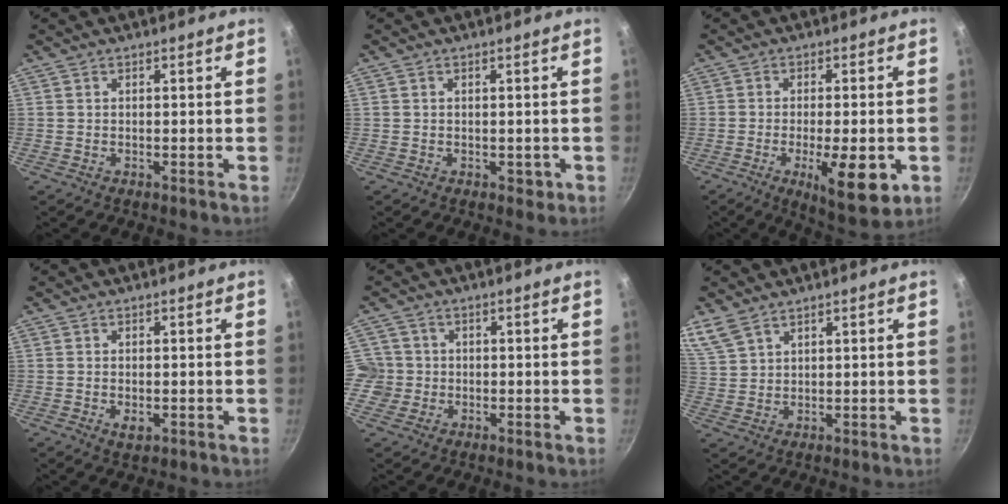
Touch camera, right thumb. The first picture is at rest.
{"total": 1.9, "force": [-0.2, 1.4, 1.1], "torque": [-0.009, 0.002, -0.002]}
{"total": 12.0, "force": [-3.7, 3.8, 10.8], "torque": [-0.151, -0.001, -0.049]}
{"total": 2.5, "force": [-0.7, 1.5, 1.9], "torque": [-0.032, -0.005, -0.009]}
{"total": 5.1, "force": [-0.8, 4.9, 0.9], "torque": [0.008, 0.009, -0.017]}
{"total": 5.6, "force": [4.3, 2.6, 2.4], "torque": [-0.046, -0.007, 0.096]}